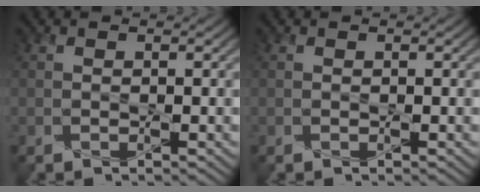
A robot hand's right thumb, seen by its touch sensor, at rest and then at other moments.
{"total": 0.0}